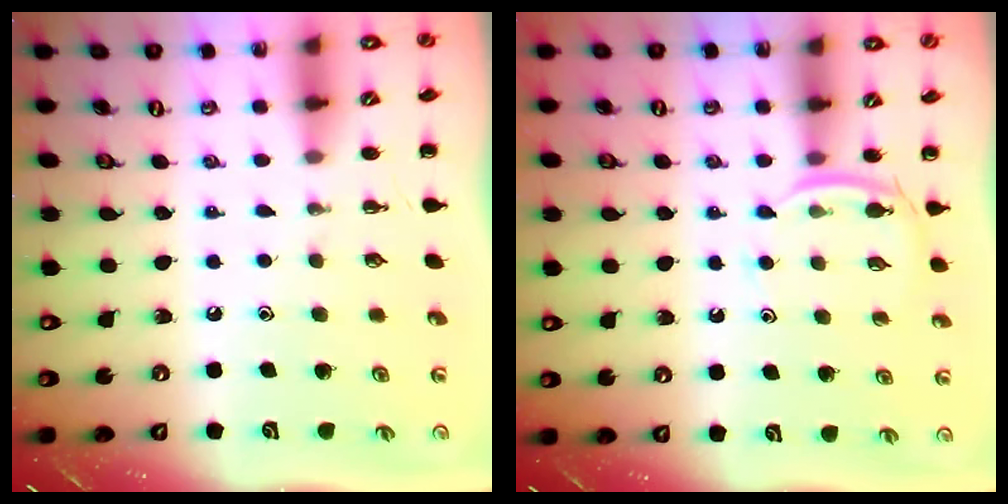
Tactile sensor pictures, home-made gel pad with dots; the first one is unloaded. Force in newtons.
{"total": 4.7, "press": 4.5, "slide": 1.4}